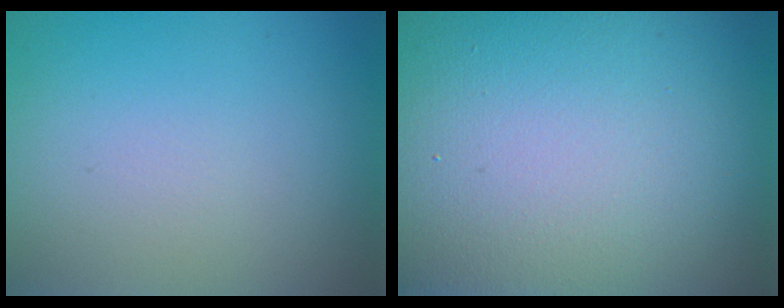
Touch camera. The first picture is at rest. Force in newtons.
{"total": 23.3, "press": 23.3, "slide": 1.2}